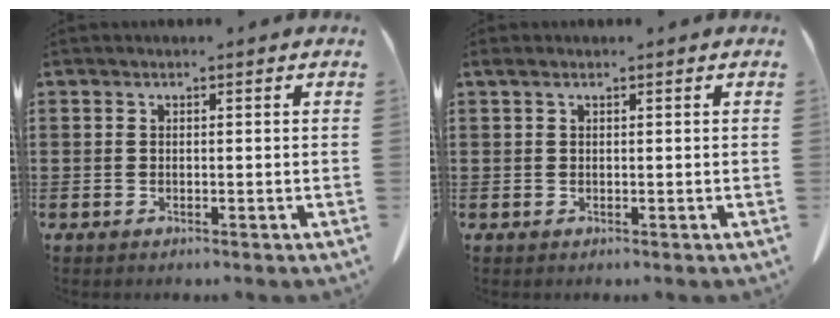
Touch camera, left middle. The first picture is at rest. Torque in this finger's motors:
{"motor_torque": [0.03, 0.08, 0.04, 0.02]}